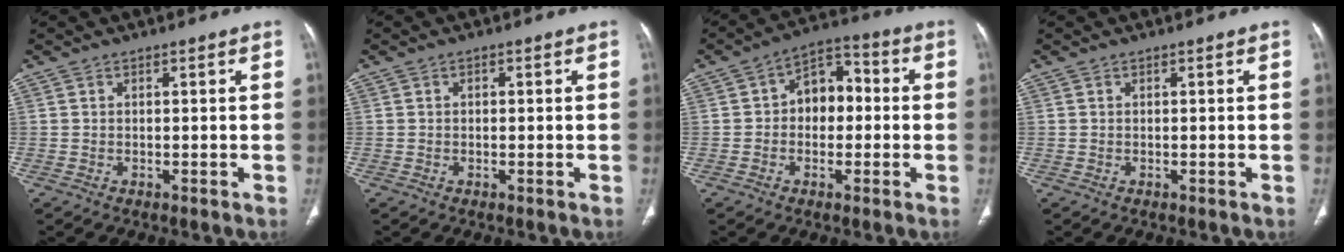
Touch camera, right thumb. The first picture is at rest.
{"total": 0.6, "force": [0.1, 0.5, 0.3], "torque": [0.000, 0.002, -0.002]}
{"total": 8.7, "force": [0.1, 6.1, 6.2], "torque": [-0.053, 0.033, -0.013]}
{"total": 0.0}